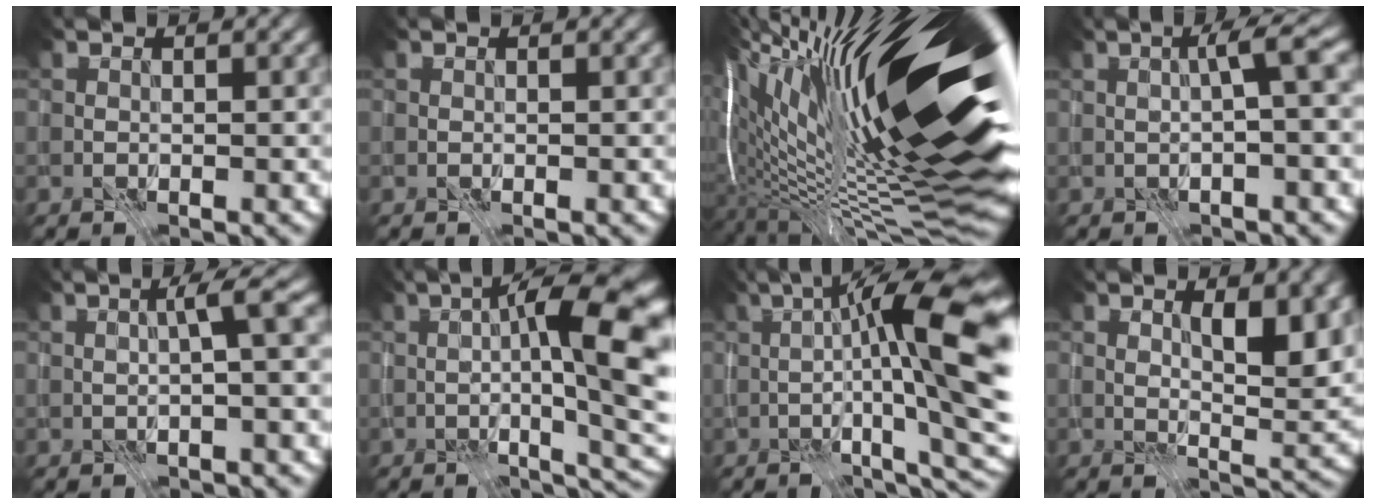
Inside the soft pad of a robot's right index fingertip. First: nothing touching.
{"total": 0.0}
{"total": 21.6, "force": [6.0, 5.3, 20.1], "torque": [-0.326, 0.017, 0.097]}
{"total": 2.6, "force": [-0.1, -0.2, 2.6], "torque": [-0.041, 0.015, -0.005]}
{"total": 2.3, "force": [0.0, -0.2, 2.2], "torque": [-0.036, 0.013, -0.003]}
{"total": 11.4, "force": [-0.7, 3.0, 11.0], "torque": [-0.143, 0.012, -0.009]}
{"total": 12.9, "force": [-0.7, 2.3, 12.7], "torque": [-0.167, 0.030, -0.010]}
{"total": 4.7, "force": [1.8, 1.4, 4.1], "torque": [-0.068, -0.004, 0.034]}